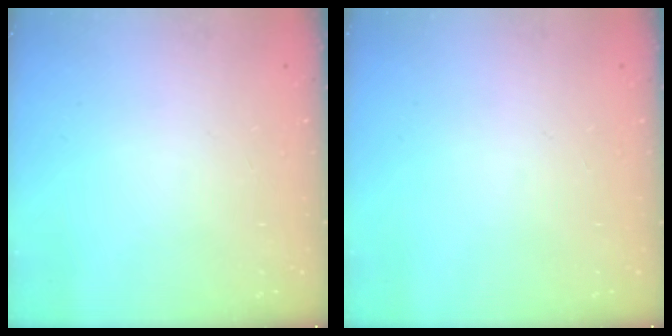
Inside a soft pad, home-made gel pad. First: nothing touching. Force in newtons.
{"total": 0.0}